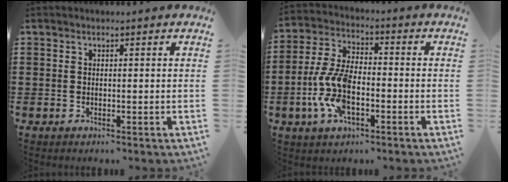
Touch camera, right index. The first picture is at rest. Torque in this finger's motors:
{"motor_torque": [2.14, 0.00, 1.05, 0.21]}